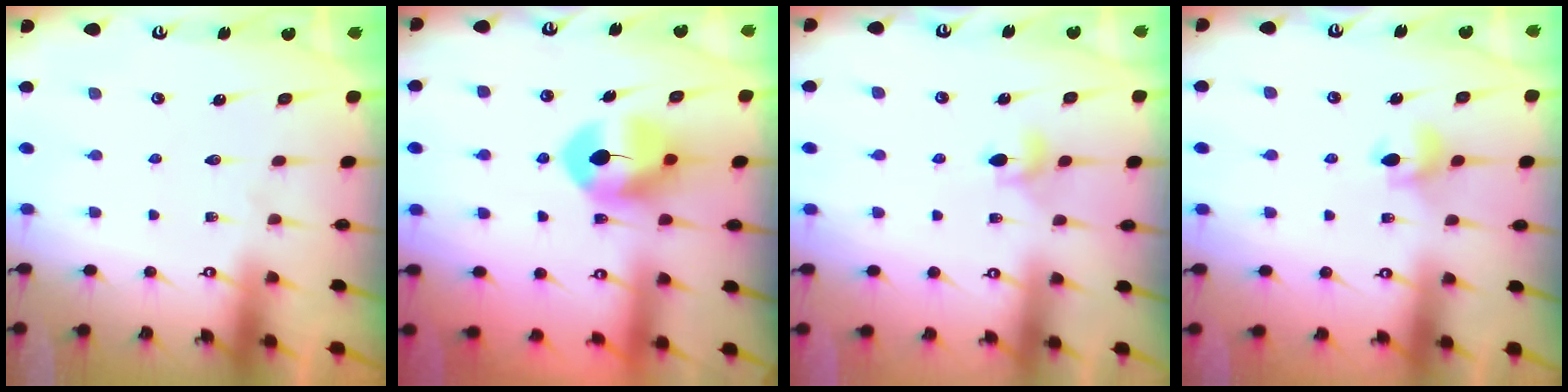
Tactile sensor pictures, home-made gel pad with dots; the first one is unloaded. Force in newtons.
{"total": 8.1, "press": 8.0, "slide": 1.4}
{"total": 5.1, "press": 5.1, "slide": 0.7}
{"total": 5.4, "press": 5.4, "slide": 0.6}